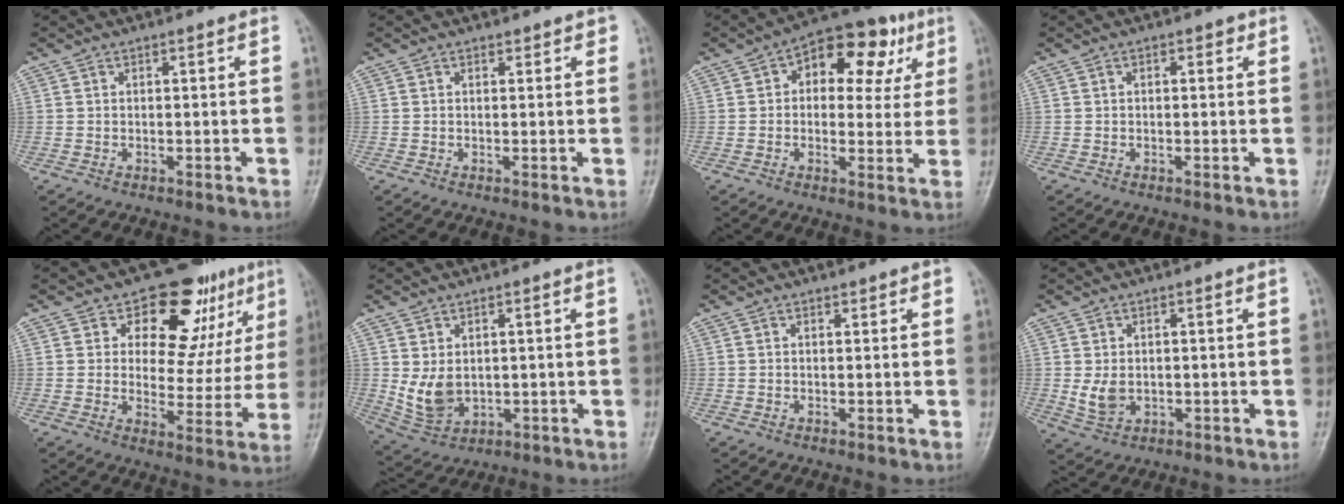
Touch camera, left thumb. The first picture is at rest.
{"total": 1.2, "force": [0.8, 0.8, 0.4], "torque": [0.008, -0.004, 0.006]}
{"total": 14.0, "force": [4.8, 8.6, 9.9], "torque": [-0.075, 0.021, 0.060]}
{"total": 1.3, "force": [0.4, 0.9, 0.9], "torque": [0.003, 0.005, 0.002]}
{"total": 16.3, "force": [8.7, 9.3, 10.3], "torque": [-0.064, -0.034, 0.120]}
{"total": 6.8, "force": [0.5, 5.0, 4.6], "torque": [-0.072, -0.012, 0.029]}
{"total": 0.8, "force": [0.6, 0.5, 0.3], "torque": [0.003, -0.003, 0.004]}
{"total": 4.3, "force": [-0.2, 3.2, 2.8], "torque": [-0.042, -0.004, 0.005]}